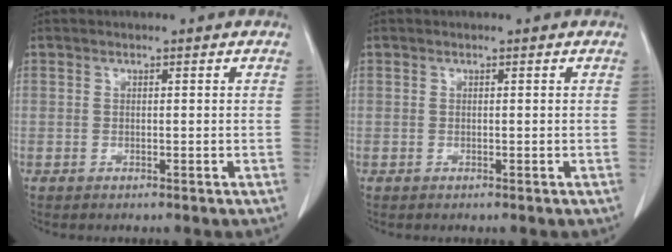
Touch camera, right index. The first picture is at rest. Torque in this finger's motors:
{"motor_torque": [0.00, 0.00, 0.00, 0.00]}